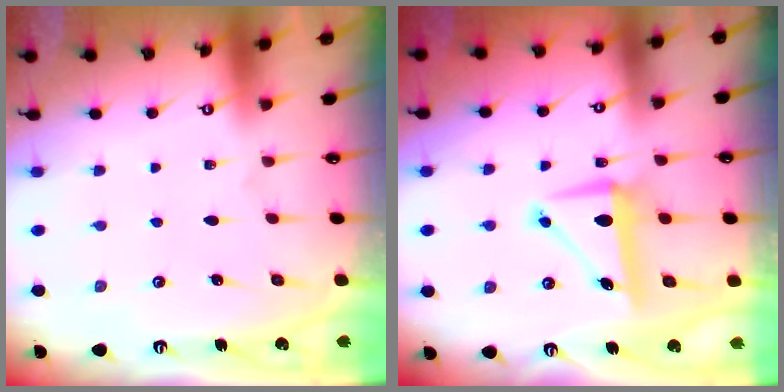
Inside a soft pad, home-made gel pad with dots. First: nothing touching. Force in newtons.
{"total": 8.2, "press": 8.1, "slide": 1.1}